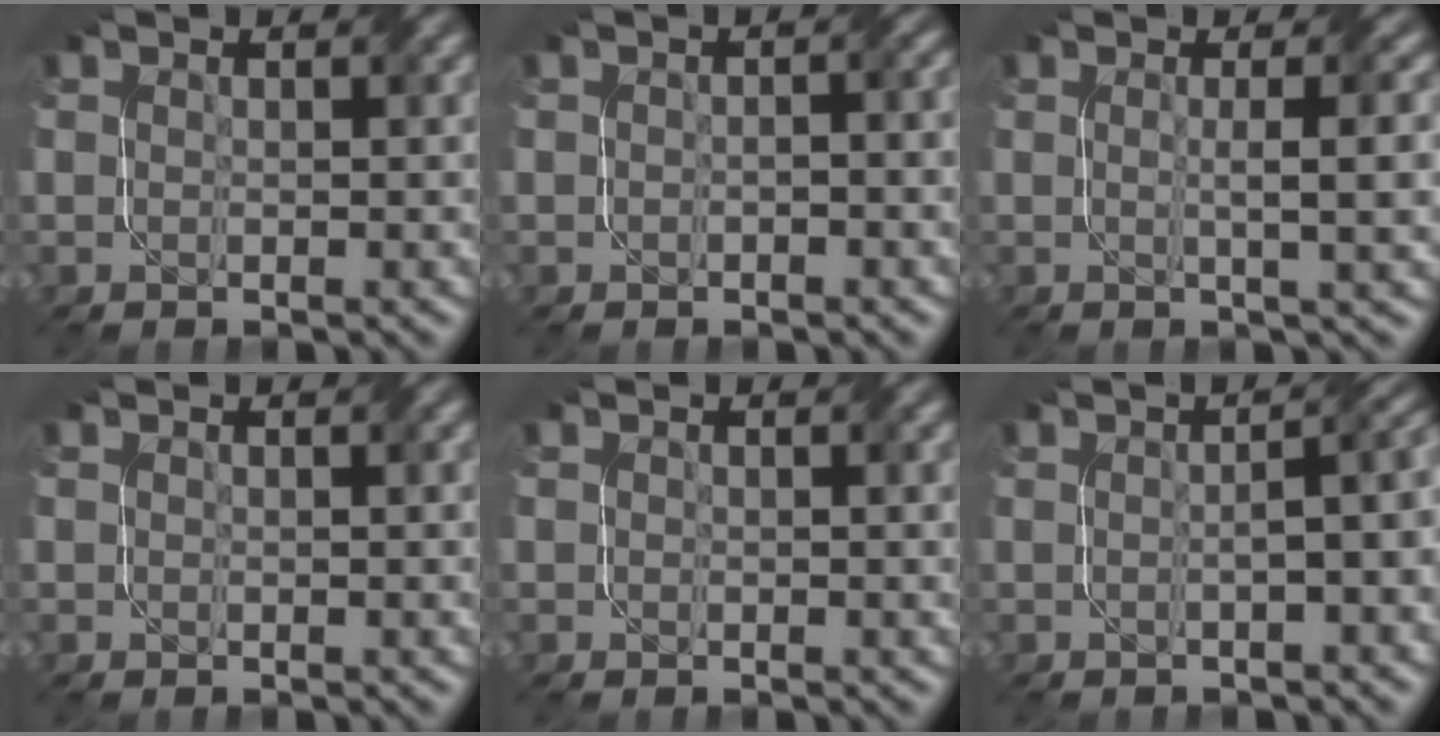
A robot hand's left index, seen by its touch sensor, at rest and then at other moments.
{"total": 2.0, "force": [-0.1, 1.0, 1.7], "torque": [-0.020, 0.001, -0.003]}
{"total": 4.3, "force": [0.2, 1.0, 4.2], "torque": [-0.053, 0.007, 0.001]}
{"total": 0.9, "force": [0.5, 0.3, 0.8], "torque": [-0.010, 0.001, 0.009]}
{"total": 1.2, "force": [0.5, 0.6, 0.9], "torque": [-0.009, -0.001, 0.009]}
{"total": 5.1, "force": [0.0, 1.9, 4.7], "torque": [-0.035, 0.020, -0.005]}